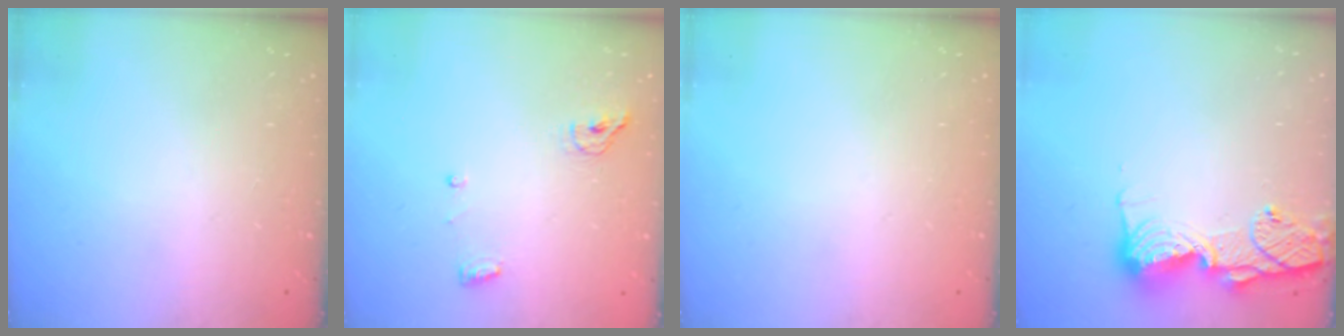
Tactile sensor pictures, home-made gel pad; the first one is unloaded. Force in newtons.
{"total": 5.4, "press": 5.3, "slide": 1.1}
{"total": 0.0}
{"total": 14.3, "press": 14.2, "slide": 1.3}